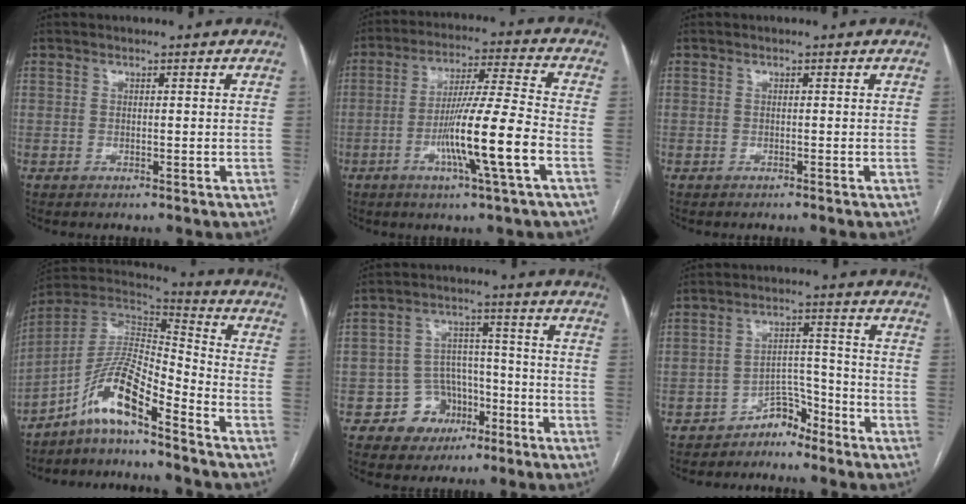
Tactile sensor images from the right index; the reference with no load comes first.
{"total": 12.6, "force": [-4.1, -1.0, 11.9], "torque": [-0.215, -0.007, -0.078]}
{"total": 0.0}
{"total": 11.5, "force": [-8.0, 1.2, 8.1], "torque": [-0.159, 0.020, -0.148]}
{"total": 7.7, "force": [-3.9, 6.5, 1.5], "torque": [-0.012, 0.020, -0.053]}
{"total": 4.5, "force": [-4.0, 2.1, 0.7], "torque": [0.001, 0.022, -0.065]}